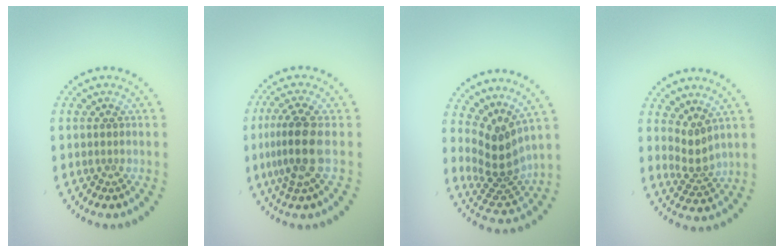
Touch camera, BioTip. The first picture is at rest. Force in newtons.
{"total": 3.9, "press": 3.3, "slide": 2.1}
{"total": 4.0, "press": 2.8, "slide": 2.9}
{"total": 2.4, "press": 1.6, "slide": 1.8}